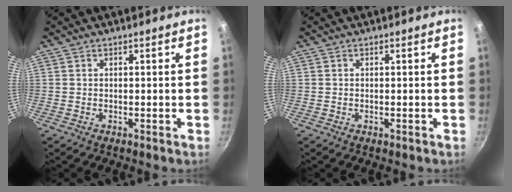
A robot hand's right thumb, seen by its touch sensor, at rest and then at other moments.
{"total": 0.0}